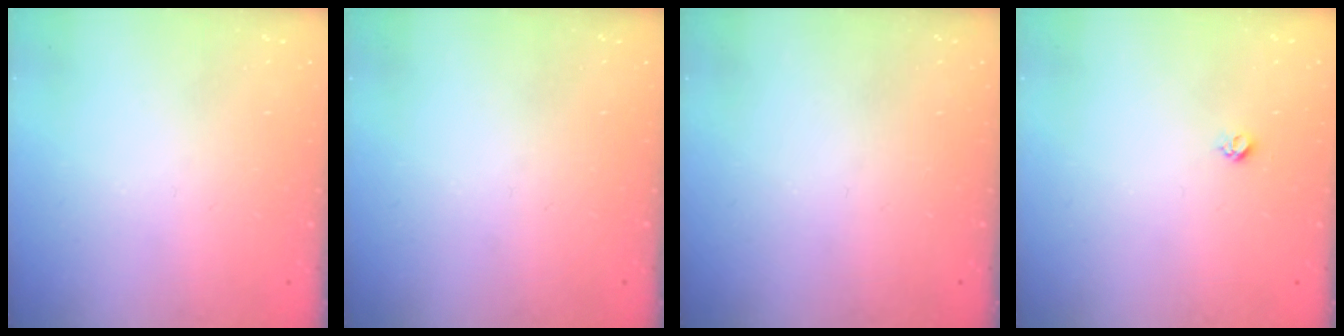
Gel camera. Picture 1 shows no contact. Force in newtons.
{"total": 0.0}
{"total": 0.0}
{"total": 3.3, "press": 3.3, "slide": 0.5}